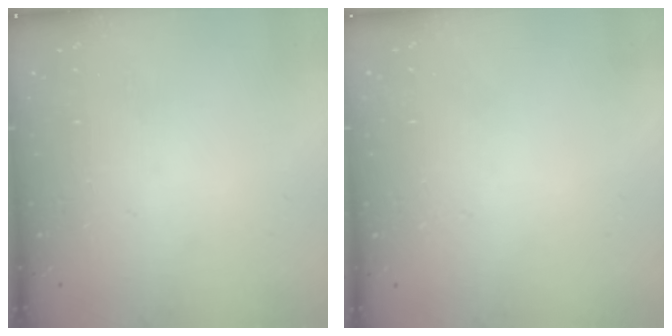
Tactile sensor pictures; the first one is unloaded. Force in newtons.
{"total": 0.5, "press": 0.5, "slide": 0.1}